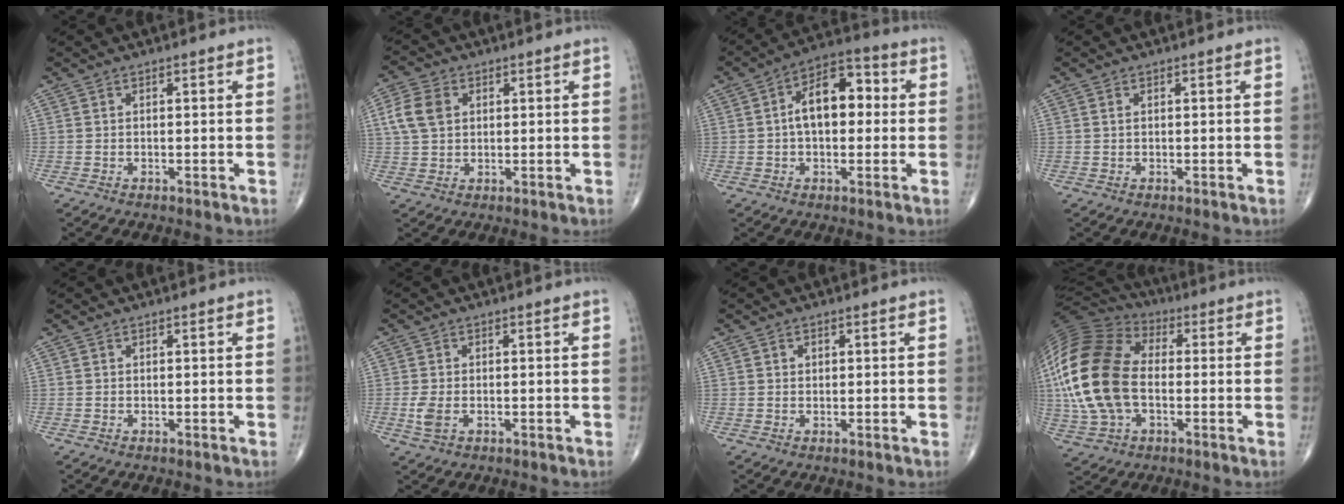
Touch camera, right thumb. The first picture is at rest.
{"total": 6.8, "force": [1.7, 5.0, 4.3], "torque": [-0.084, 0.006, 0.031]}
{"total": 11.3, "force": [1.0, 6.5, 9.2], "torque": [-0.126, 0.029, 0.004]}
{"total": 0.6, "force": [0.2, 0.3, 0.4], "torque": [-0.009, 0.004, 0.004]}
{"total": 0.0}
{"total": 3.1, "force": [-0.8, 1.7, 2.4], "torque": [-0.061, -0.003, -0.015]}
{"total": 0.9, "force": [0.3, 0.7, 0.5], "torque": [-0.003, 0.000, 0.004]}
{"total": 22.5, "force": [-0.8, 14.2, 17.5], "torque": [-0.392, 0.014, -0.016]}